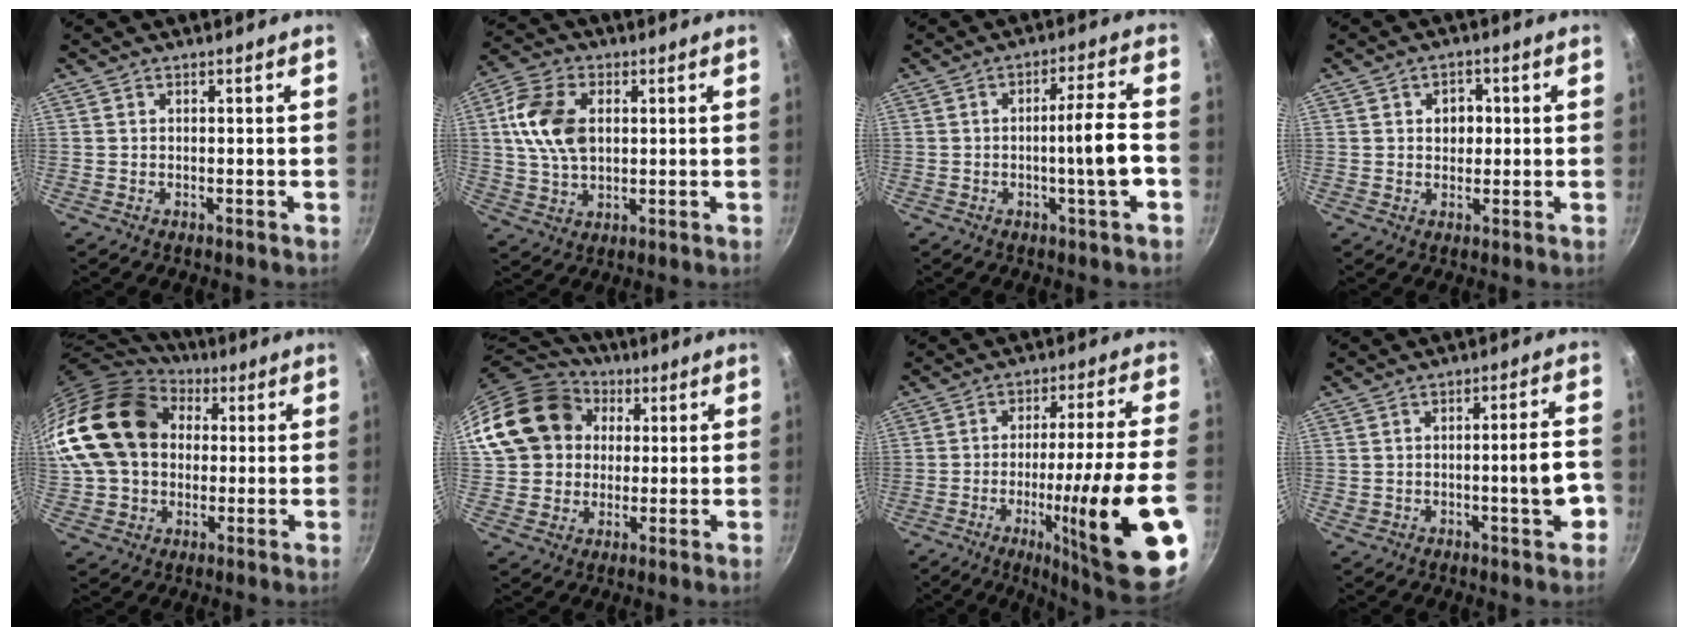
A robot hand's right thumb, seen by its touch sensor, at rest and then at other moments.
{"total": 11.9, "force": [2.1, 7.7, 8.8], "torque": [-0.155, 0.007, 0.035]}
{"total": 8.1, "force": [-2.1, 0.2, 7.8], "torque": [-0.120, 0.020, -0.031]}
{"total": 4.1, "force": [0.6, 3.3, 2.4], "torque": [-0.013, 0.002, 0.008]}
{"total": 22.4, "force": [5.0, 16.7, 14.1], "torque": [-0.254, 0.031, 0.087]}
{"total": 17.7, "force": [4.2, 14.9, 8.5], "torque": [-0.134, 0.029, 0.073]}
{"total": 24.6, "force": [-7.5, 3.0, 23.2], "torque": [-0.324, 0.016, -0.099]}
{"total": 6.9, "force": [-2.1, 1.5, 6.3], "torque": [-0.073, 0.023, -0.021]}